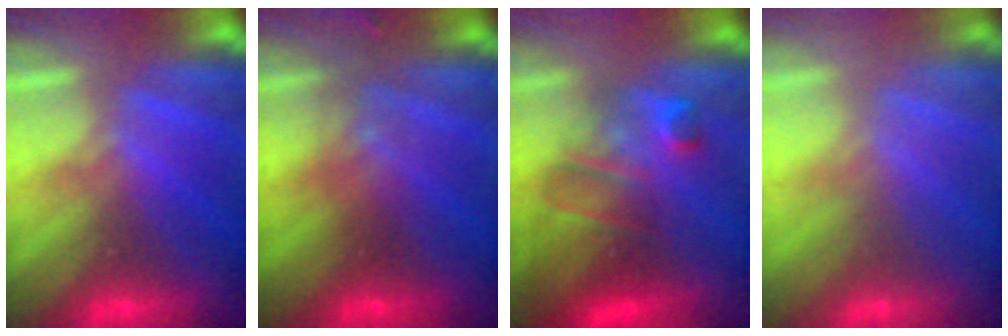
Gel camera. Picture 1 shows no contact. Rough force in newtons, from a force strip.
{"total": 2.9}
{"total": 7.1}
{"total": 2.5}